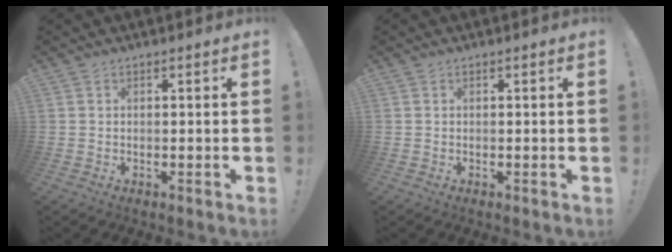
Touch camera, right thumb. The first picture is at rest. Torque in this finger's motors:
{"motor_torque": [-0.05, 0.04, 0.00, 0.00, 0.00]}